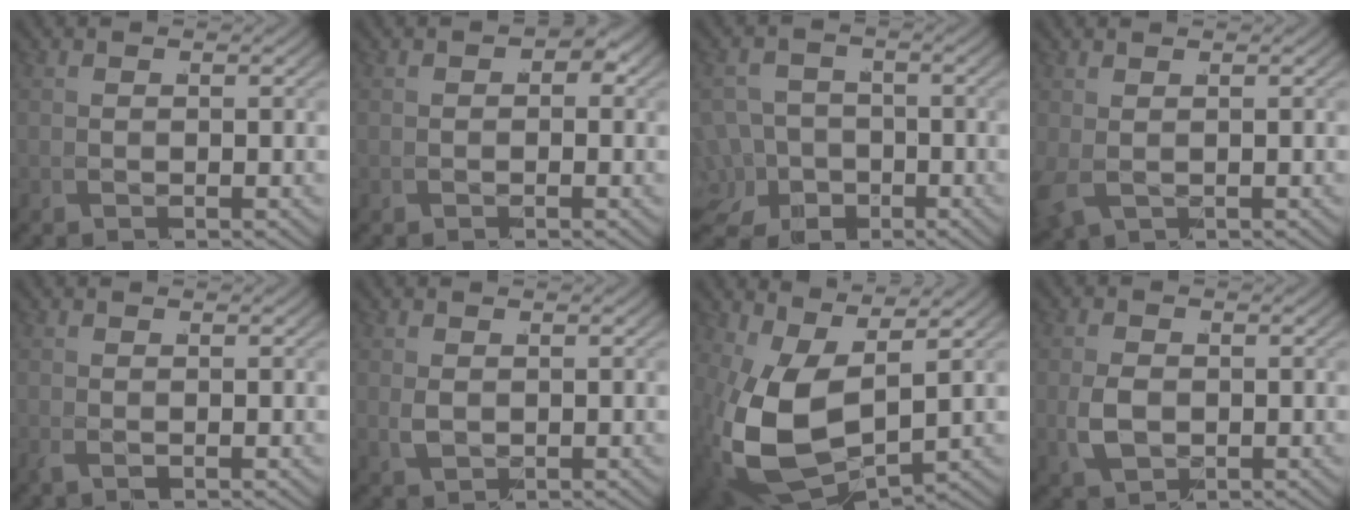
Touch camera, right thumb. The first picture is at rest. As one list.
[{"total": 0.9, "force": [0.0, 0.6, 0.6], "torque": [-0.004, -0.003, 0.000]}, {"total": 7.8, "force": [-3.2, 6.1, 3.7], "torque": [-0.067, -0.047, -0.034]}, {"total": 1.2, "force": [0.3, 0.8, 0.8], "torque": [-0.033, -0.005, 0.020]}, {"total": 0.9, "force": [-0.2, 0.6, 0.6], "torque": [-0.021, -0.002, -0.003]}, {"total": 1.7, "force": [0.5, 1.1, 1.1], "torque": [-0.036, -0.008, 0.022]}, {"total": 11.3, "force": [-0.5, 7.1, 8.7], "torque": [-0.234, -0.066, 0.032]}, {"total": 3.3, "force": [-0.2, 2.4, 2.2], "torque": [-0.060, -0.012, 0.011]}]